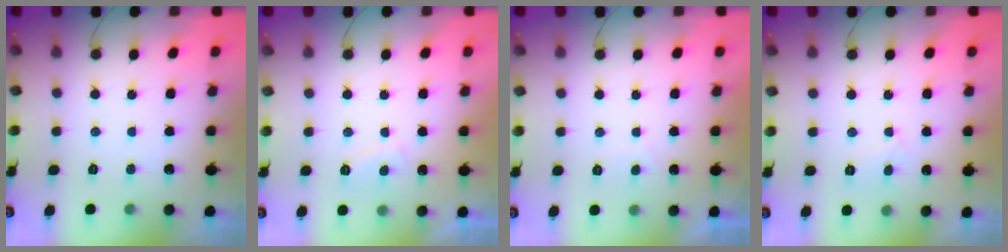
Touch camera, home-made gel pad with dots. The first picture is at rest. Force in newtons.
{"total": 4.2, "press": 4.1, "slide": 0.9}
{"total": 1.1, "press": 1.0, "slide": 0.5}
{"total": 3.9, "press": 3.9, "slide": 0.4}